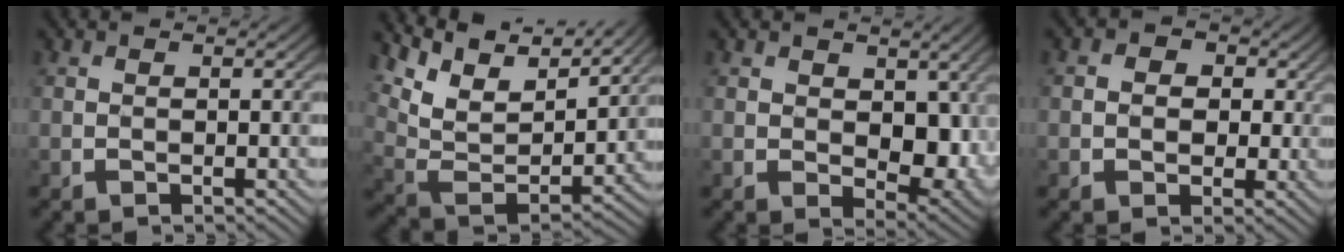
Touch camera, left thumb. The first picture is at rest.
{"total": 11.5, "force": [7.8, 5.3, 6.7], "torque": [-0.178, 0.029, 0.133]}
{"total": 8.9, "force": [0.8, 5.8, 6.7], "torque": [-0.130, -0.017, 0.020]}
{"total": 6.4, "force": [1.0, 5.4, 3.3], "torque": [-0.077, 0.009, 0.007]}